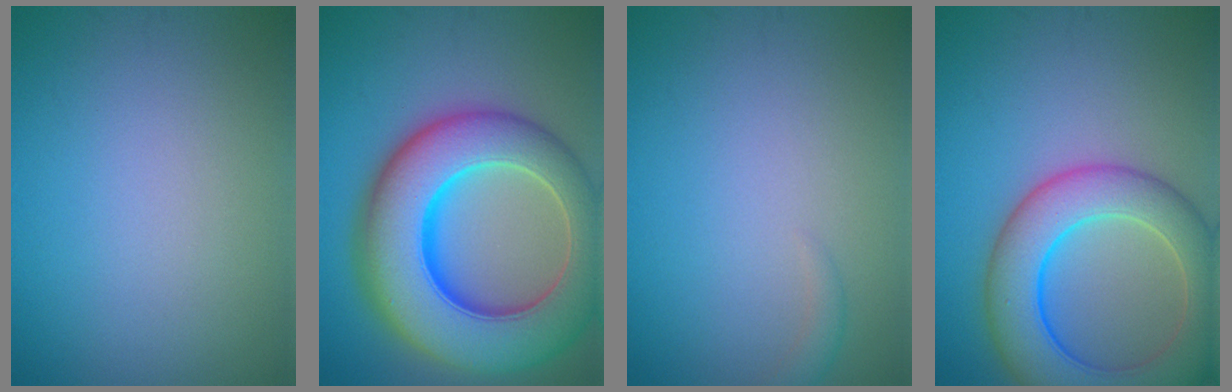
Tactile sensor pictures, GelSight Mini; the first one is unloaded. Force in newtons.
{"total": 13.9, "press": 13.8, "slide": 0.5}
{"total": 0.9, "press": 0.9, "slide": 0.1}
{"total": 9.4, "press": 9.4, "slide": 0.5}